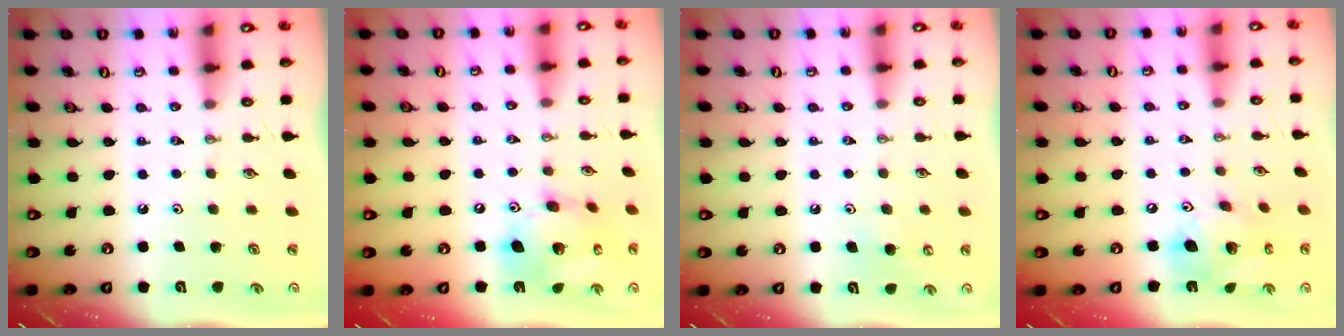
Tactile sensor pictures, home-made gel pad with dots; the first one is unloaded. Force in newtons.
{"total": 16.1, "press": 16.0, "slide": 1.9}
{"total": 6.9, "press": 6.8, "slide": 0.6}
{"total": 16.8, "press": 16.4, "slide": 3.4}